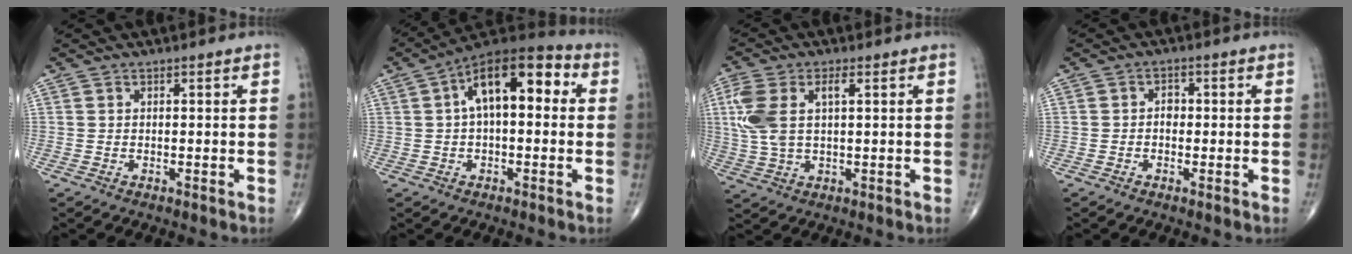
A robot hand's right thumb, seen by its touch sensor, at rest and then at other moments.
{"total": 14.6, "force": [2.7, 7.2, 12.4], "torque": [-0.168, 0.042, 0.033]}
{"total": 9.5, "force": [2.0, 4.7, 8.0], "torque": [-0.196, 0.016, 0.041]}
{"total": 2.0, "force": [-0.4, 1.6, 1.2], "torque": [-0.001, 0.010, -0.012]}